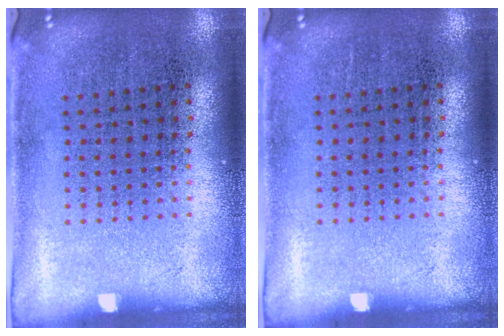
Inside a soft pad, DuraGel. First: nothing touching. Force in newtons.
{"total": 0.0}